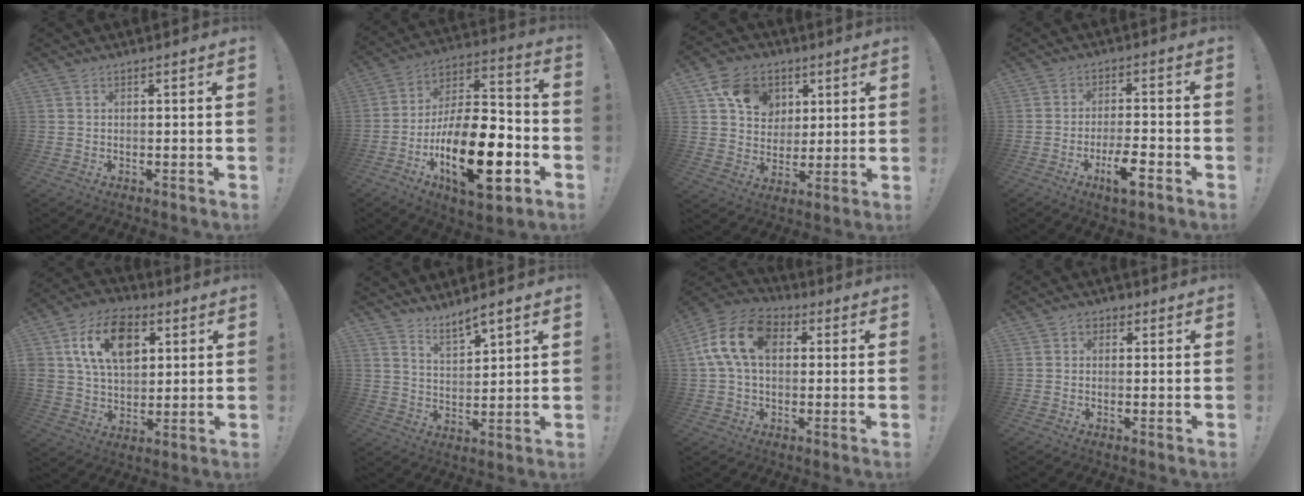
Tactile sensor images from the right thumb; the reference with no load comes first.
{"total": 25.5, "force": [-9.3, 11.0, 21.1], "torque": [-0.370, 0.046, -0.152]}
{"total": 13.8, "force": [5.9, 11.0, 5.9], "torque": [-0.085, -0.017, 0.117]}
{"total": 8.3, "force": [-4.5, 2.1, 6.7], "torque": [-0.104, 0.014, -0.078]}
{"total": 17.0, "force": [6.4, 11.7, 10.5], "torque": [-0.175, -0.005, 0.123]}
{"total": 6.4, "force": [5.6, 1.5, 2.8], "torque": [-0.044, -0.039, 0.099]}
{"total": 14.8, "force": [3.3, 9.7, 10.7], "torque": [-0.206, 0.014, 0.062]}
{"total": 2.6, "force": [0.6, 2.2, 1.3], "torque": [-0.010, 0.003, 0.007]}